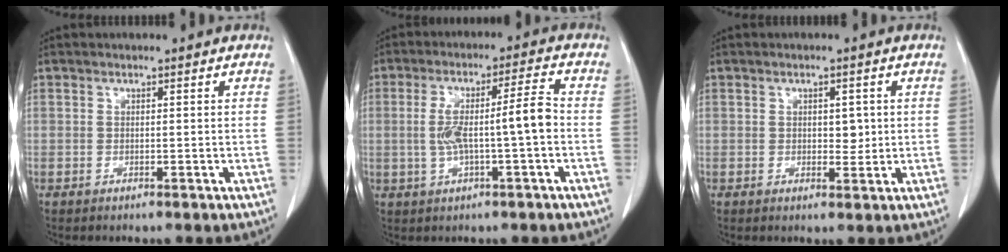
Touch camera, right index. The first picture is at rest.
{"total": 8.4, "force": [-0.9, 0.5, 8.3], "torque": [-0.154, 0.023, -0.014]}
{"total": 2.4, "force": [0.3, 1.4, 2.0], "torque": [-0.024, -0.001, 0.007]}